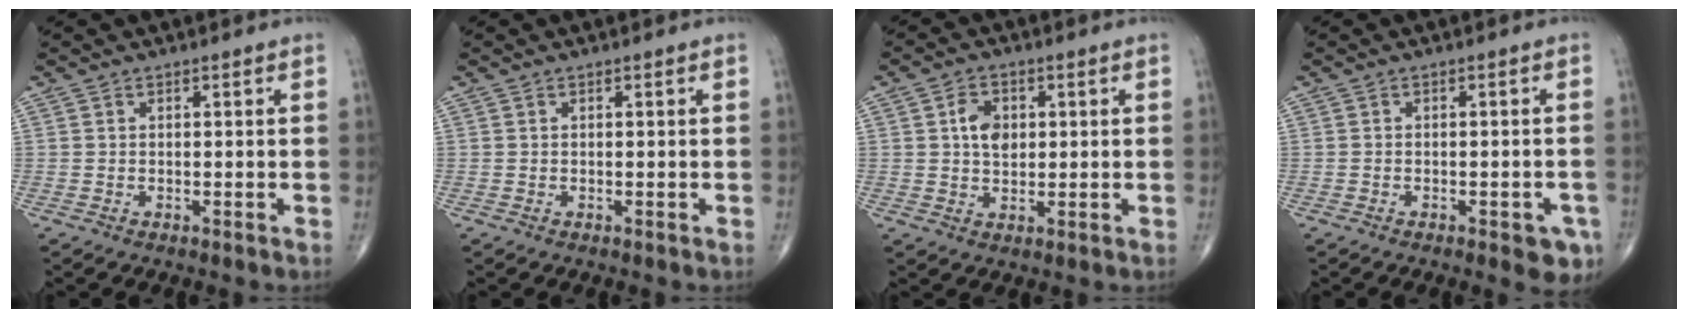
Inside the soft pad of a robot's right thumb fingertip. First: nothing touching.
{"total": 0.0}
{"total": 5.2, "force": [1.1, 3.7, 3.6], "torque": [-0.049, -0.002, 0.015]}
{"total": 4.9, "force": [-2.3, 2.0, 3.8], "torque": [-0.031, 0.007, -0.024]}